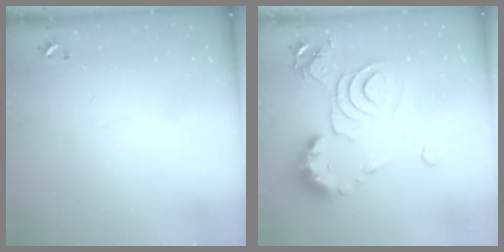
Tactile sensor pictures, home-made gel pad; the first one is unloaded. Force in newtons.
{"total": 11.9, "press": 11.8, "slide": 1.3}